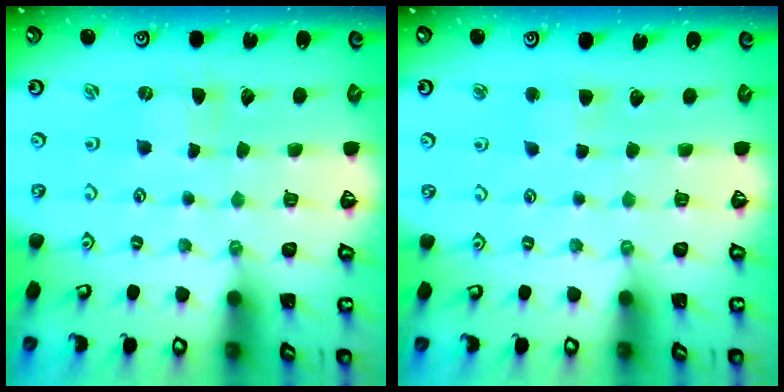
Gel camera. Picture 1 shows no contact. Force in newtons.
{"total": 2.4, "press": 2.4, "slide": 0.5}